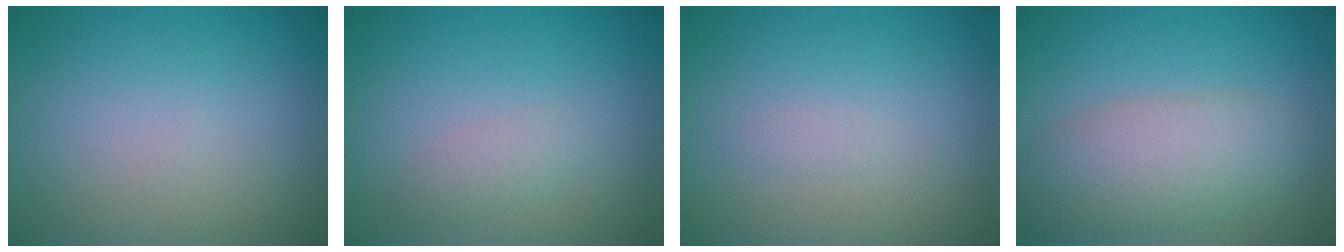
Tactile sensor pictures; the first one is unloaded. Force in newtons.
{"total": 1.3, "press": 1.3, "slide": 0.0}
{"total": 0.6, "press": 0.6, "slide": 0.0}
{"total": 5.8, "press": 5.8, "slide": 0.1}